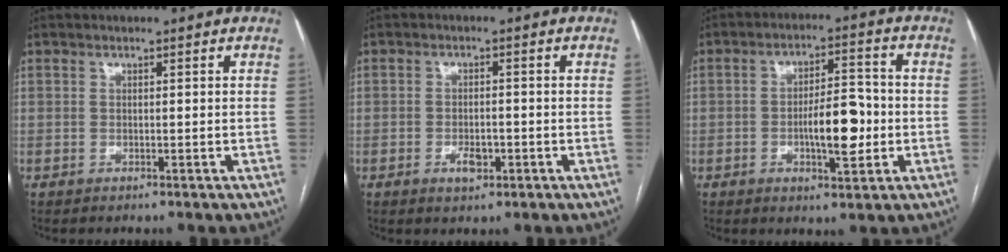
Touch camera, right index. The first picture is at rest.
{"total": 3.5, "force": [-1.9, 1.2, 2.6], "torque": [-0.048, 0.003, -0.033]}
{"total": 8.8, "force": [-1.6, 2.7, 8.2], "torque": [-0.133, 0.010, -0.024]}